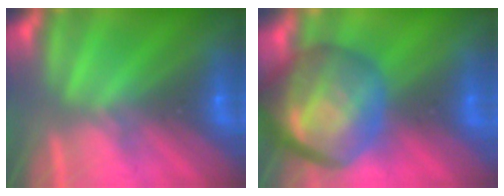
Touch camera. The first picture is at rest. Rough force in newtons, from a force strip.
{"total": 7.8}